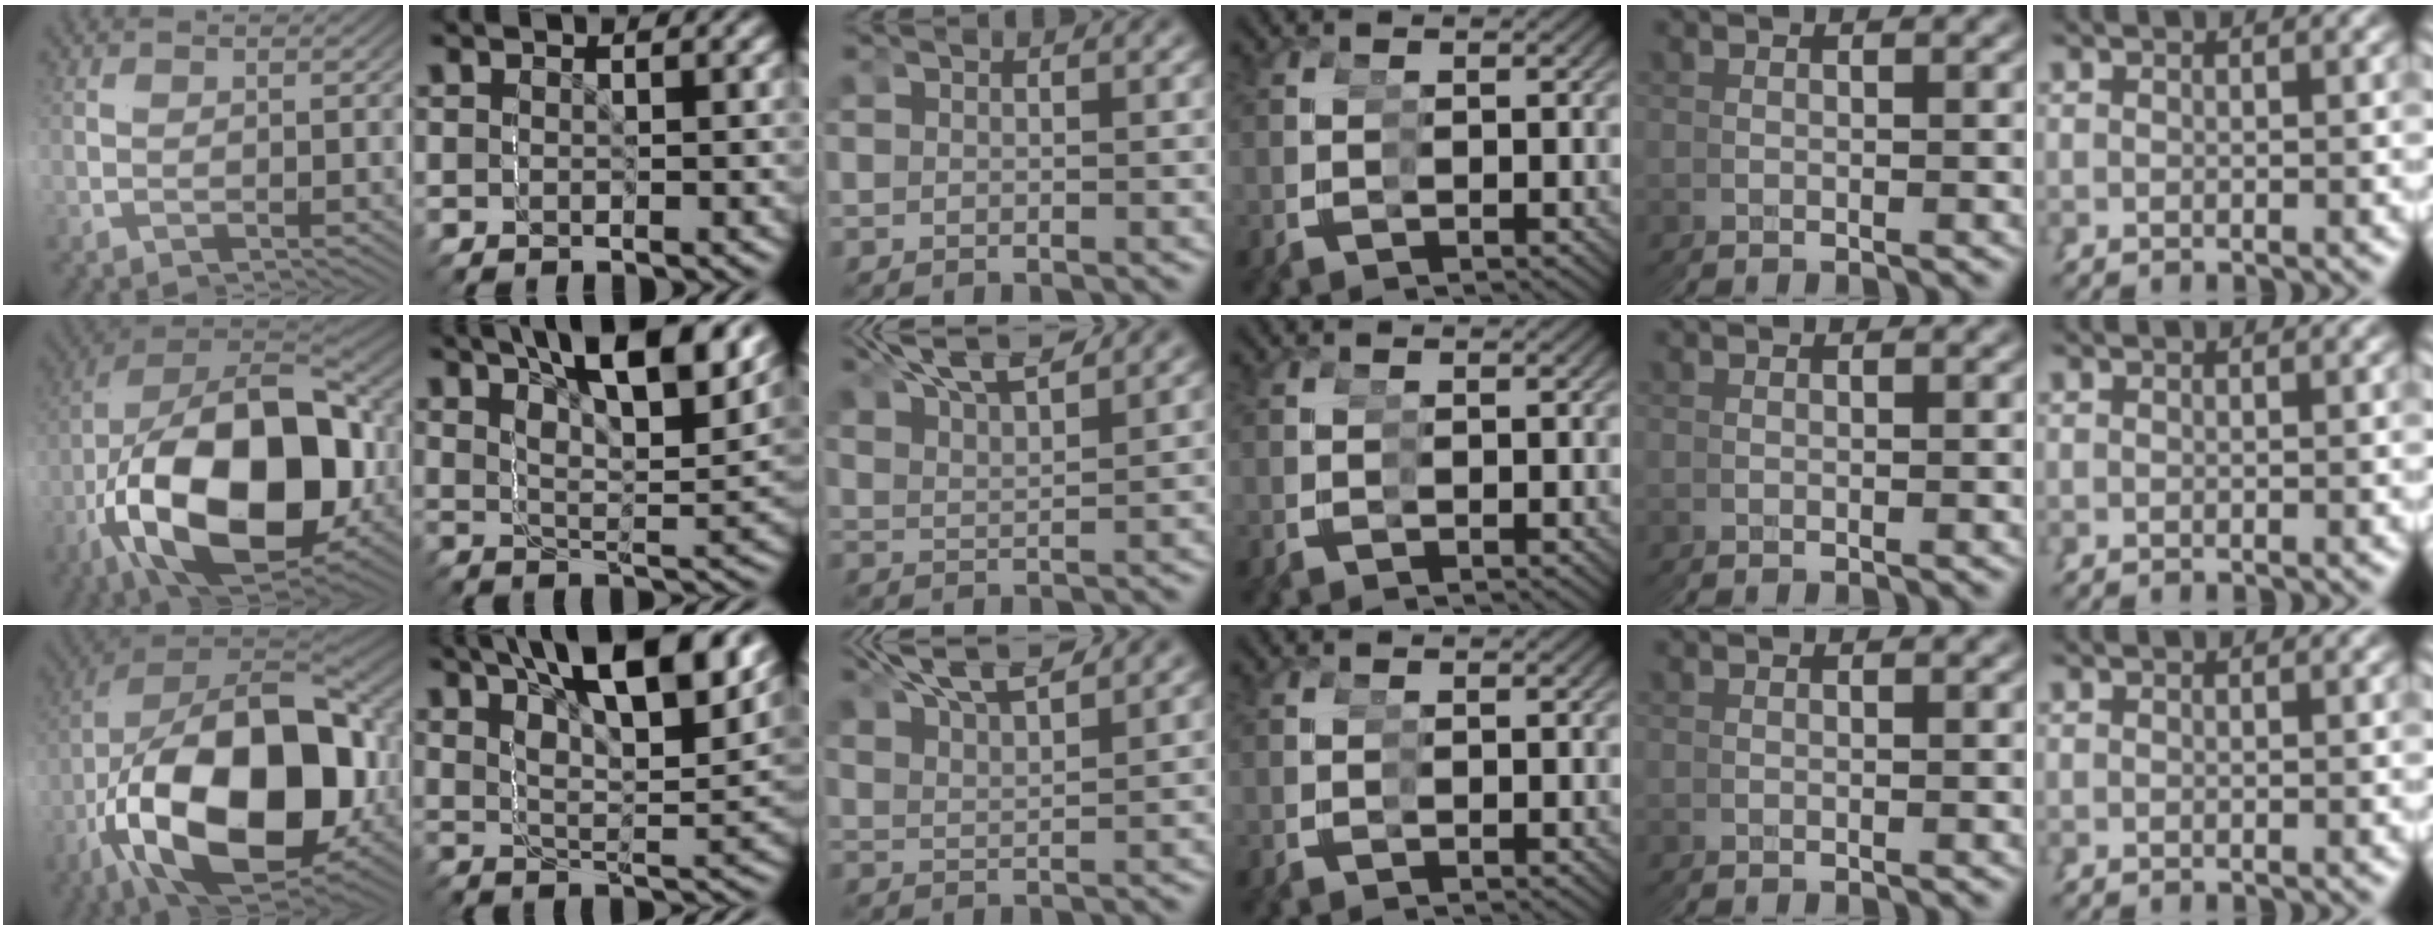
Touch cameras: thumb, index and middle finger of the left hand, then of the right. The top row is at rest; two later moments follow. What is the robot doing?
{"motion": "grasp_and_lifting", "object": "screwdriver"}